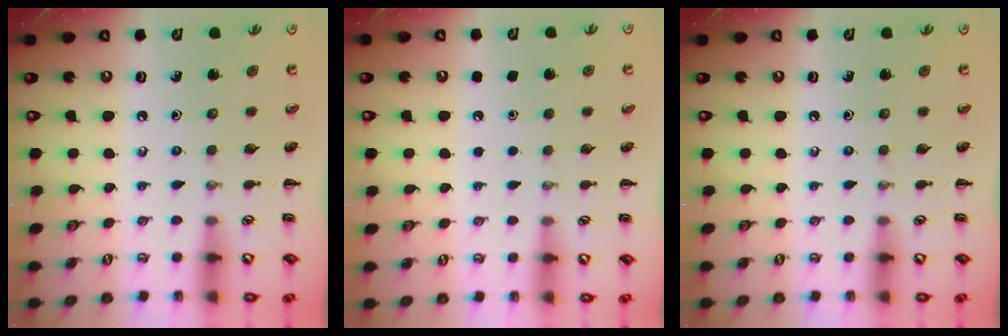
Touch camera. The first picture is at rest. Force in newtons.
{"total": 1.6, "press": 1.6, "slide": 0.1}
{"total": 0.0}